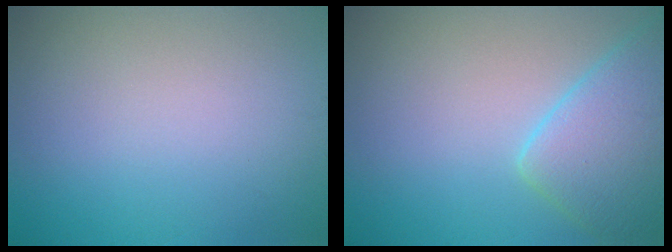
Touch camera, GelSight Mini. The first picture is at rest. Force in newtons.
{"total": 6.0, "press": 6.0, "slide": 0.3}